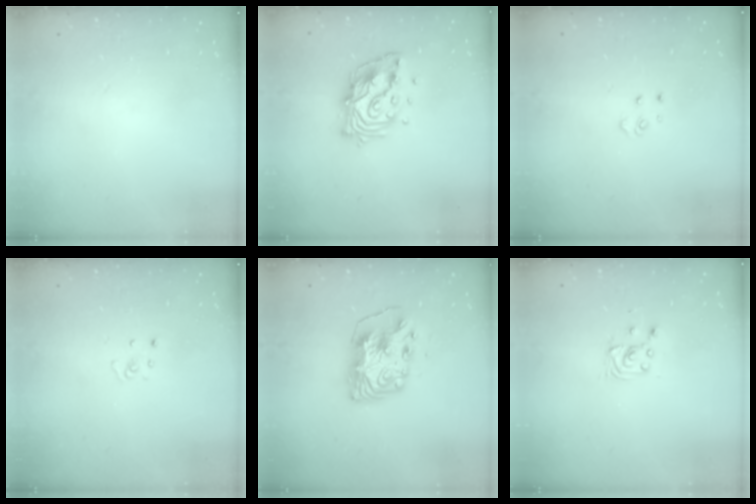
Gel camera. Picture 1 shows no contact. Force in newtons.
{"total": 13.3, "press": 13.2, "slide": 1.5}
{"total": 2.6, "press": 2.6, "slide": 0.3}
{"total": 2.3, "press": 2.3, "slide": 0.2}
{"total": 9.2, "press": 9.1, "slide": 1.1}
{"total": 2.9, "press": 2.9, "slide": 0.4}